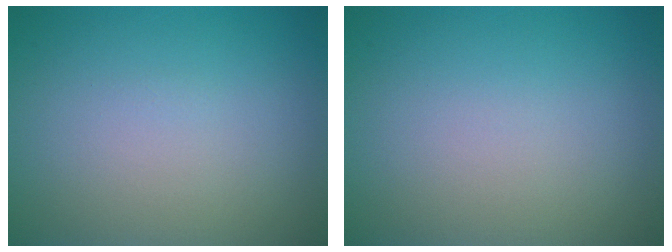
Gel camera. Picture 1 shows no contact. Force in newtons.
{"total": 0.0}